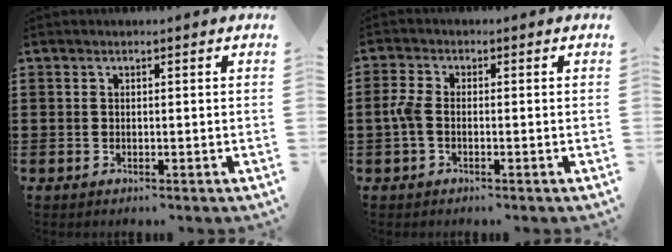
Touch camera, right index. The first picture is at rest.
{"total": 2.9, "force": [-0.8, 1.6, 2.3], "torque": [-0.067, -0.004, -0.021]}